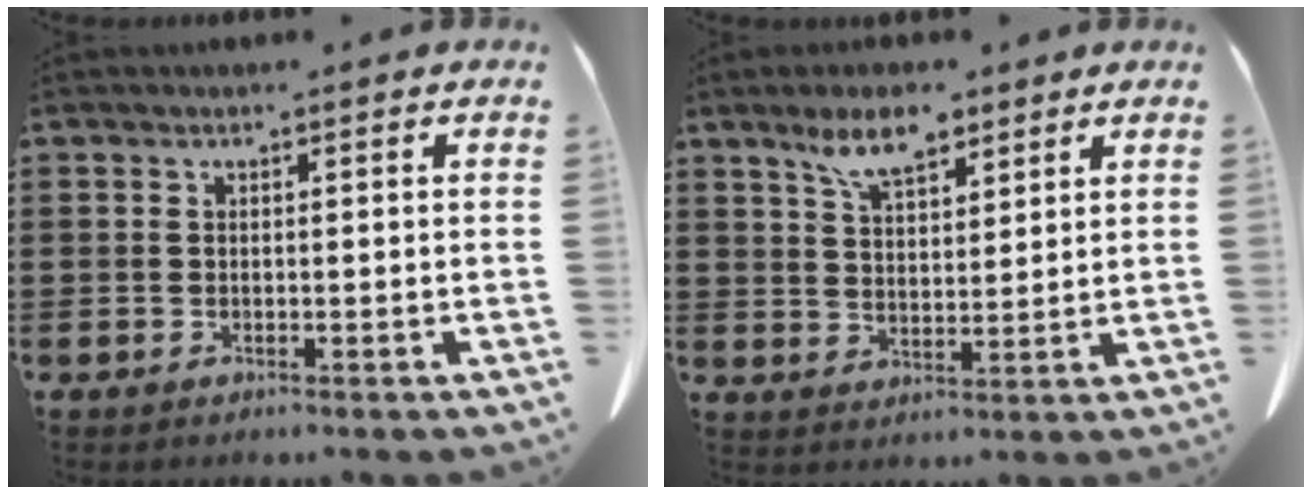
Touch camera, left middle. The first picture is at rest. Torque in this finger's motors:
{"motor_torque": [1.45, 0.69, 0.17, 0.12]}